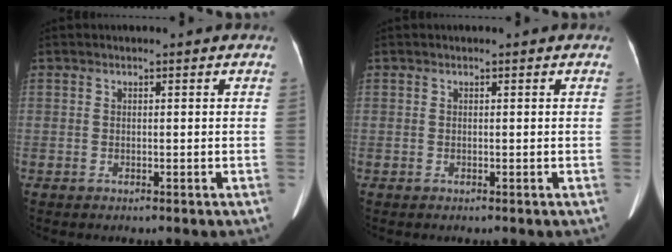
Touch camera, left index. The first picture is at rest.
{"total": 0.0}